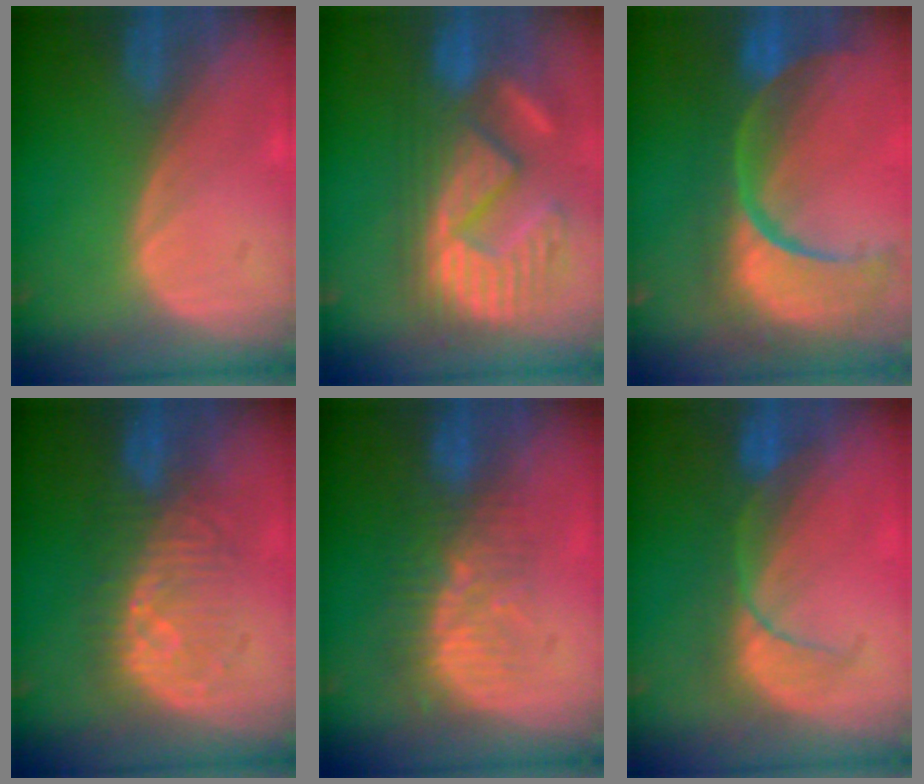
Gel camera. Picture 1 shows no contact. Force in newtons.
{"total": 12.3, "press": 11.6, "slide": 4.0}
{"total": 14.0, "press": 11.2, "slide": 8.4}
{"total": 7.9, "press": 7.9, "slide": 0.5}
{"total": 8.3, "press": 7.4, "slide": 3.7}
{"total": 5.9, "press": 5.9, "slide": 0.8}